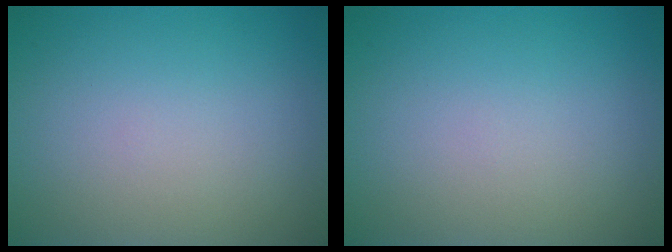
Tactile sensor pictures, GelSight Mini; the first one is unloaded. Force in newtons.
{"total": 0.0}